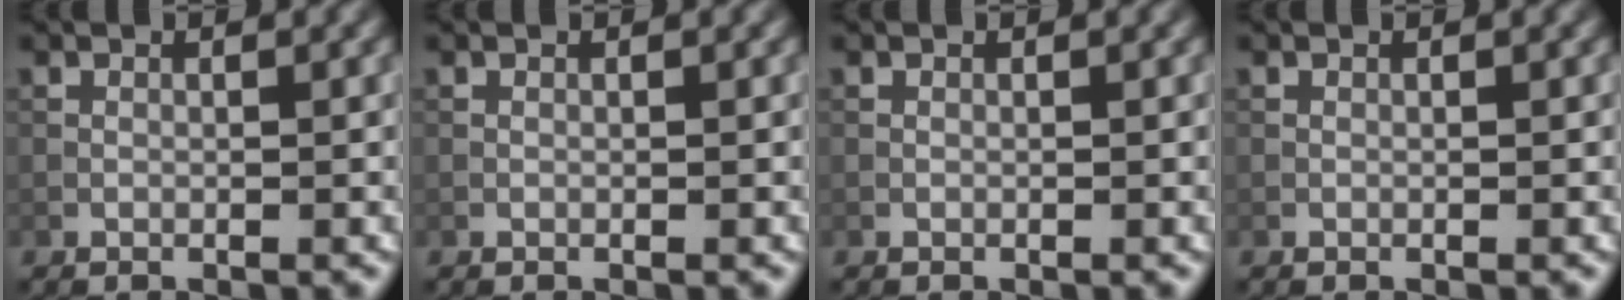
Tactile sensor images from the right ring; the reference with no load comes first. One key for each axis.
{"total": 0.0}
{"total": 0.0}
{"total": 0.0}